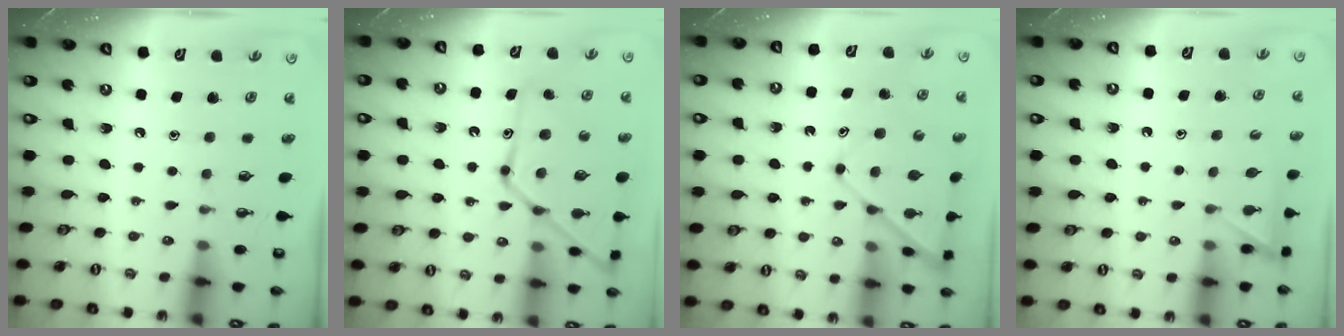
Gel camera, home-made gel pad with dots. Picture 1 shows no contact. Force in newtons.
{"total": 18.0, "press": 17.9, "slide": 1.5}
{"total": 11.0, "press": 10.9, "slide": 1.0}
{"total": 5.7, "press": 5.7, "slide": 0.5}